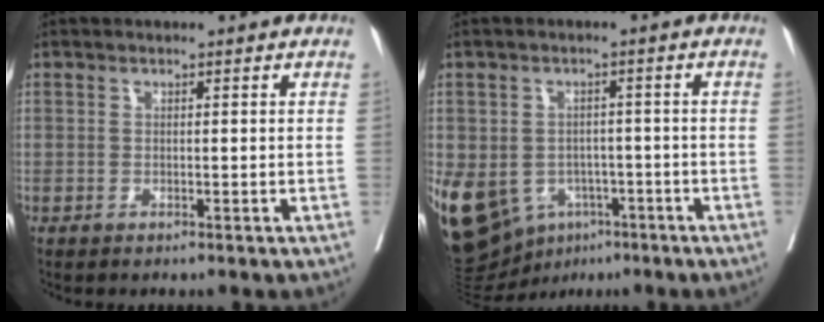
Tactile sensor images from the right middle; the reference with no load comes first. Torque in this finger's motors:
{"motor_torque": [1.13, -0.08, 1.06, 0.21]}